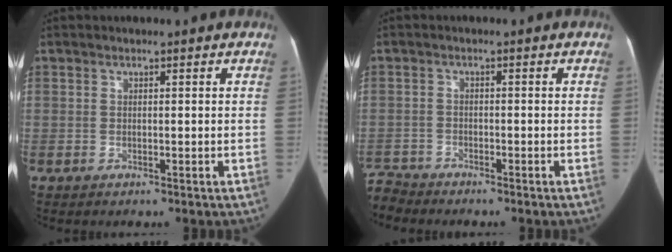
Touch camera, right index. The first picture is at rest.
{"total": 4.1, "force": [-4.0, 0.8, -0.6], "torque": [0.011, -0.011, -0.078]}